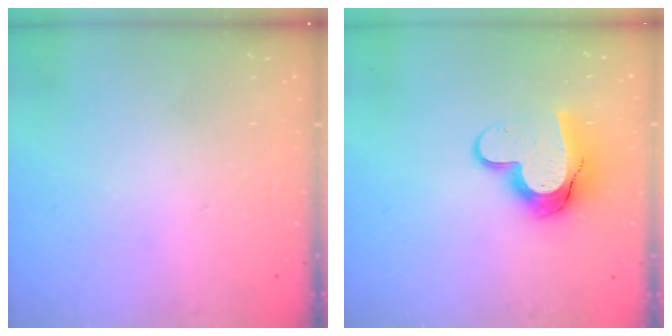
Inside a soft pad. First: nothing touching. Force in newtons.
{"total": 12.4, "press": 12.3, "slide": 1.1}